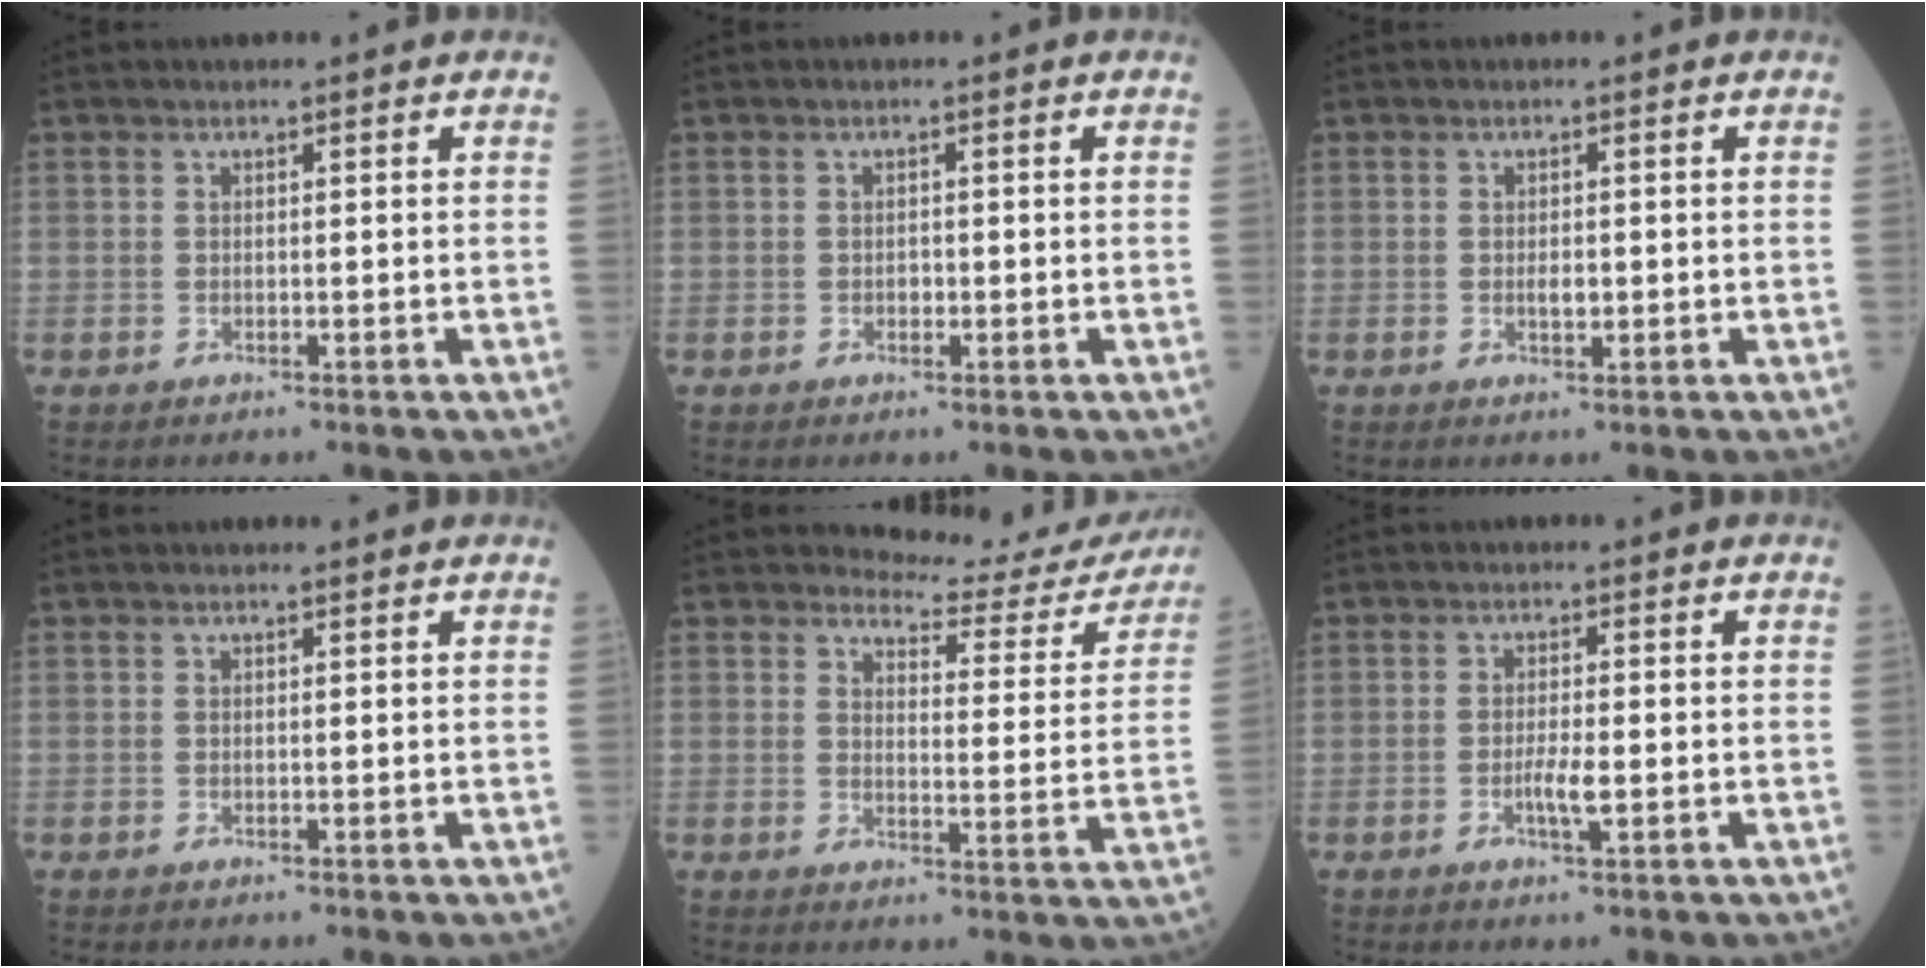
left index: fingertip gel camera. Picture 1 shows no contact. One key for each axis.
{"total": 0.6, "fx": -0.3, "fy": 0.4, "fz": 0.3, "tx": 0.000, "ty": 0.000, "tz": -0.007}
{"total": 1.3, "fx": -0.2, "fy": 0.6, "fz": 1.1, "tx": -0.015, "ty": -0.003, "tz": -0.001}
{"total": 0.5, "fx": 0.5, "fy": 0.1, "fz": 0.2, "tx": -0.006, "ty": 0.002, "tz": 0.008}
{"total": 12.4, "fx": 12.3, "fy": 1.7, "fz": 0.5, "tx": 0.013, "ty": -0.066, "tz": 0.129}
{"total": 2.5, "fx": -0.8, "fy": 0.3, "fz": 2.4, "tx": -0.042, "ty": -0.004, "tz": -0.012}